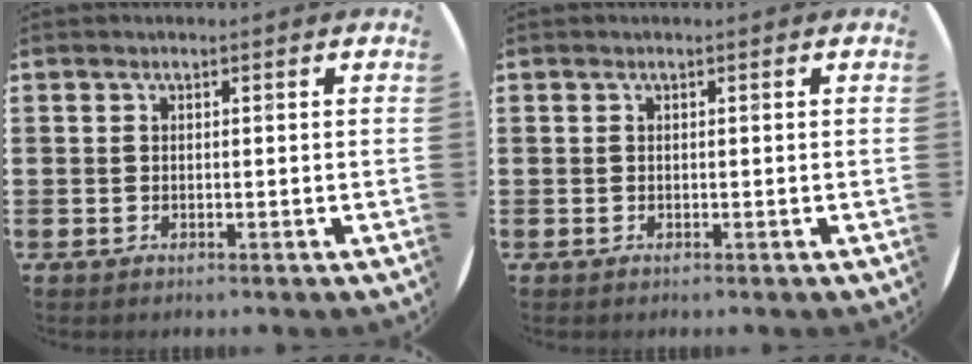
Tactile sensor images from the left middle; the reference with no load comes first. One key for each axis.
{"total": 0.0}